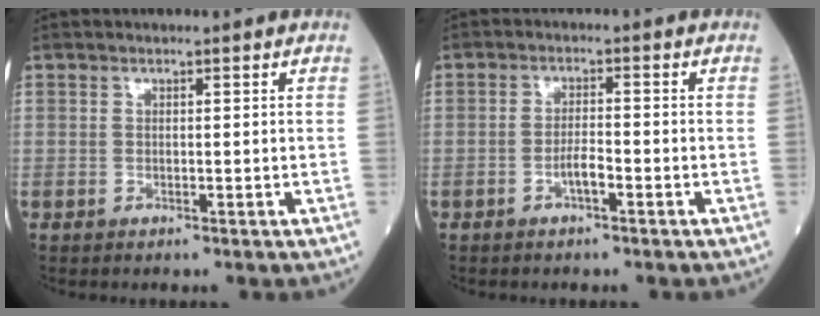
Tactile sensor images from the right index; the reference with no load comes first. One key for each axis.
{"total": 2.5, "fx": -1.3, "fy": 0.4, "fz": 2.2, "tx": -0.036, "ty": 0.003, "tz": -0.023}